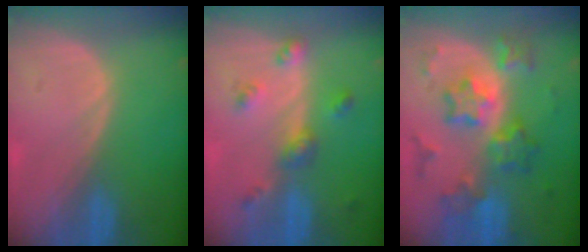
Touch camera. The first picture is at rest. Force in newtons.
{"total": 4.8, "press": 4.6, "slide": 1.5}
{"total": 9.4, "press": 9.4, "slide": 0.7}